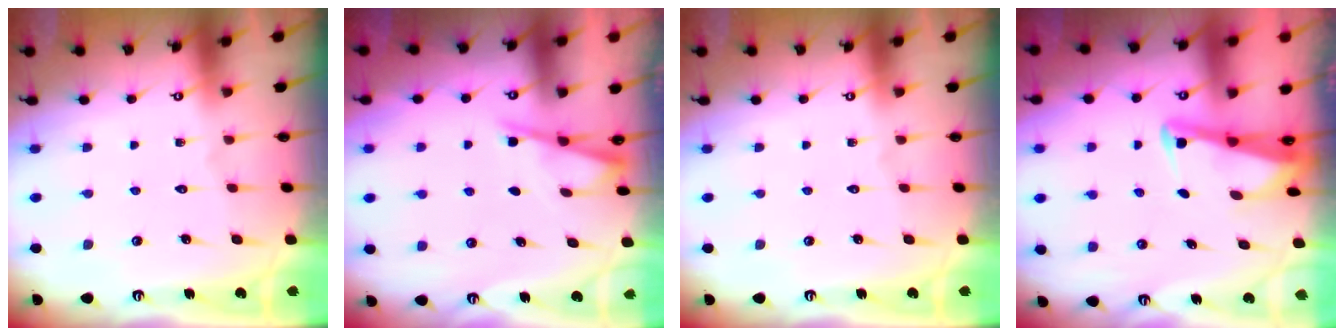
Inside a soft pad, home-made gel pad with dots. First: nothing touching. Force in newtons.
{"total": 2.9, "press": 2.8, "slide": 0.4}
{"total": 0.0}
{"total": 2.7, "press": 2.7, "slide": 0.2}